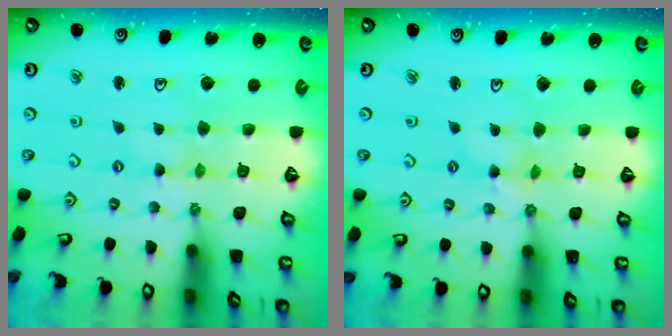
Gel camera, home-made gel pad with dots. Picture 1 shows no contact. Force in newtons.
{"total": 3.0, "press": 3.0, "slide": 0.4}